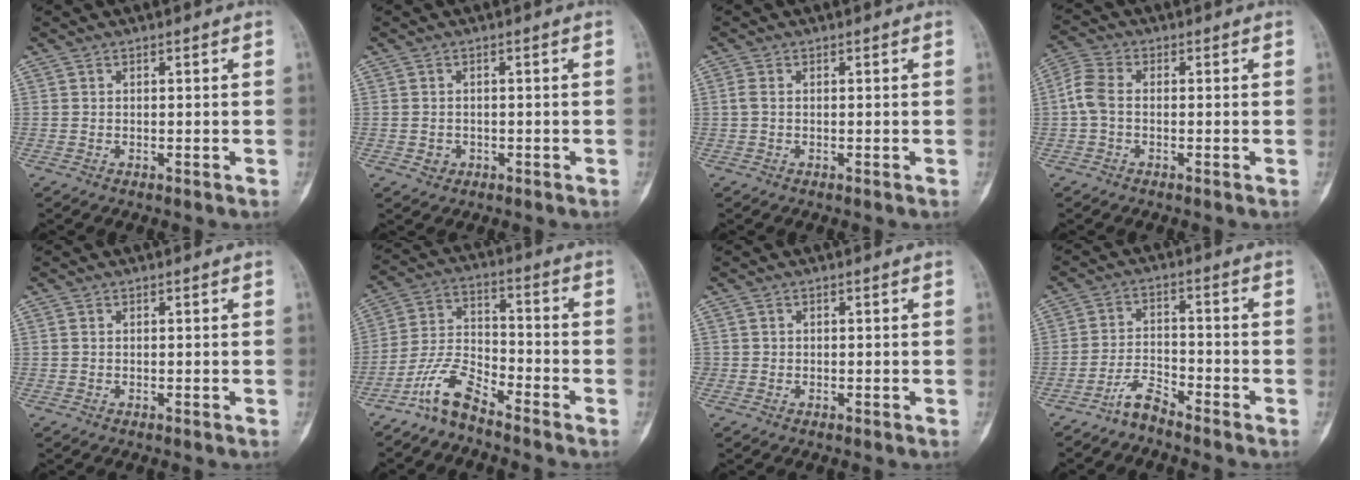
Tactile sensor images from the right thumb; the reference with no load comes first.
{"total": 1.7, "force": [-0.6, 1.6, 0.5], "torque": [-0.002, 0.006, -0.004]}
{"total": 1.4, "force": [0.2, 0.9, 1.1], "torque": [-0.033, 0.000, 0.002]}
{"total": 4.7, "force": [-0.4, 3.0, 3.6], "torque": [-0.085, 0.014, -0.019]}
{"total": 0.0}
{"total": 8.3, "force": [-6.7, 2.4, 4.3], "torque": [-0.093, 0.059, -0.142]}
{"total": 0.7, "force": [0.0, 0.7, 0.0], "torque": [0.005, 0.005, -0.002]}
{"total": 4.5, "force": [-4.1, 0.8, 1.7], "torque": [-0.030, 0.031, -0.083]}